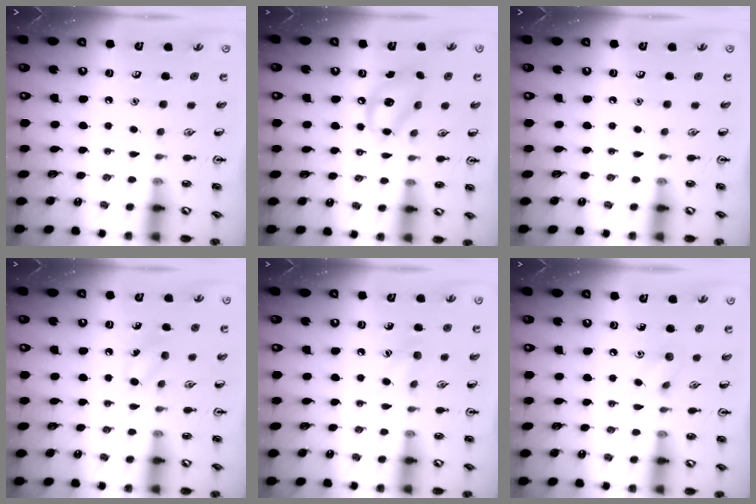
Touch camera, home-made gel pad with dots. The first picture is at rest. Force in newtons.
{"total": 9.0, "press": 8.8, "slide": 1.9}
{"total": 0.0}
{"total": 4.7, "press": 4.5, "slide": 1.5}
{"total": 5.7, "press": 5.5, "slide": 1.5}
{"total": 5.6, "press": 5.4, "slide": 1.8}